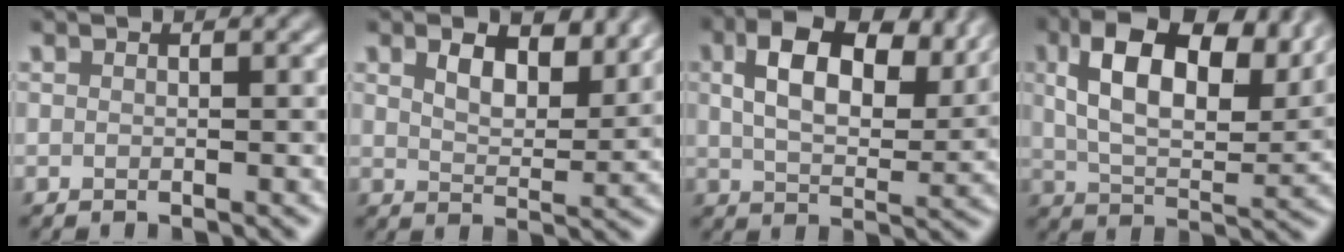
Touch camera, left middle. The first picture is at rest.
{"total": 5.0, "force": [2.9, 2.4, 3.3], "torque": [-0.060, -0.002, 0.041]}
{"total": 9.6, "force": [4.0, 5.0, 7.1], "torque": [-0.122, 0.007, 0.069]}
{"total": 11.9, "force": [5.5, 5.5, 9.0], "torque": [-0.149, 0.009, 0.094]}